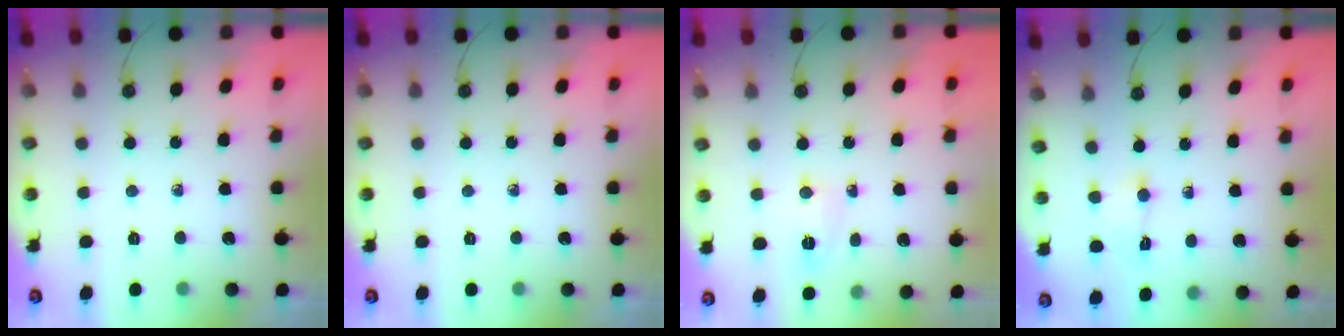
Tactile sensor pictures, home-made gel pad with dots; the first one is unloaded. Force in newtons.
{"total": 0.0}
{"total": 3.3, "press": 3.1, "slide": 1.2}
{"total": 1.6, "press": 1.4, "slide": 0.7}